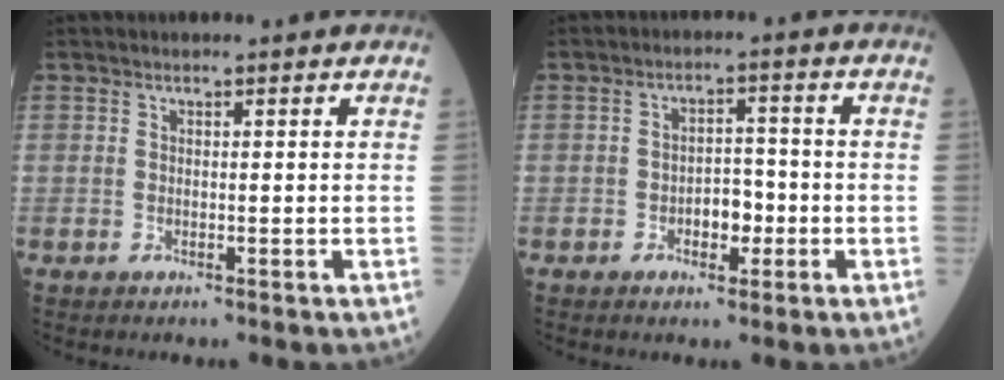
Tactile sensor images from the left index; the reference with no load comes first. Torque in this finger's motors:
{"motor_torque": [0.21, -0.10, 0.07, 0.02]}